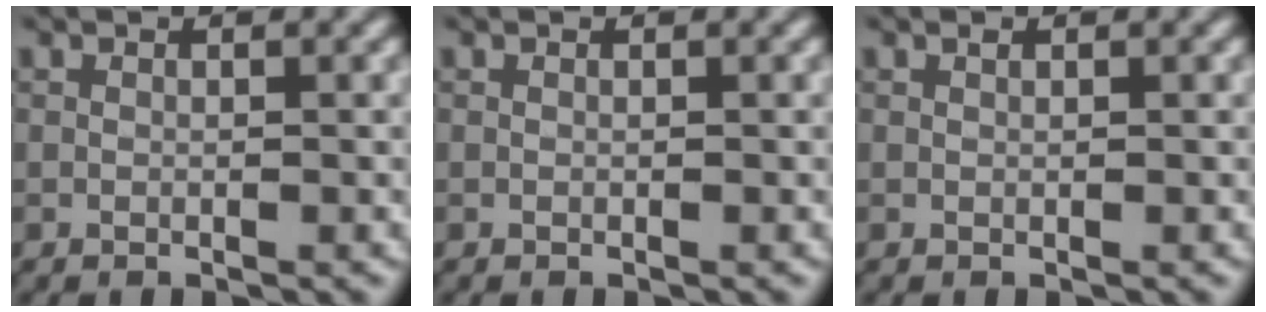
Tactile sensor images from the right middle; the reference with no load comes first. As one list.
[{"total": 0.0}, {"total": 0.0}]